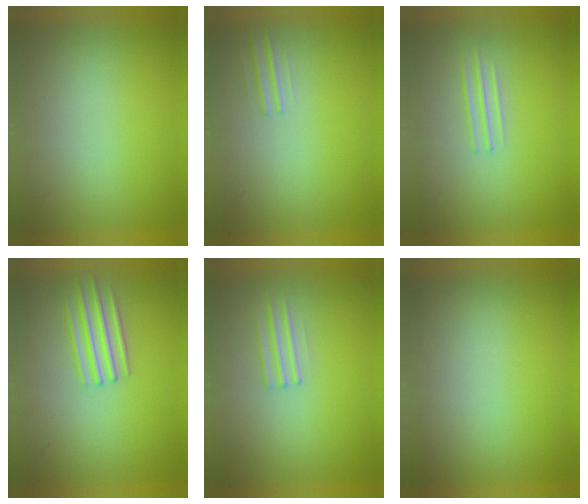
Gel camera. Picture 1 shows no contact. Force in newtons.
{"total": 1.1}
{"total": 1.3}
{"total": 2.1}
{"total": 1.2}
{"total": 0.0}